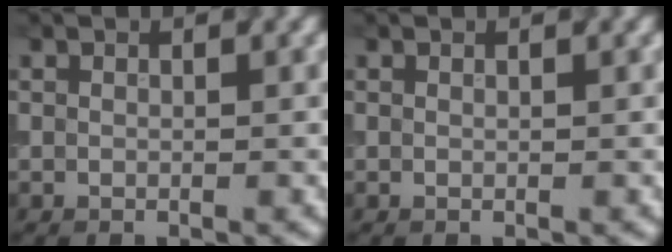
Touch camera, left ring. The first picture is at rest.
{"total": 0.0}